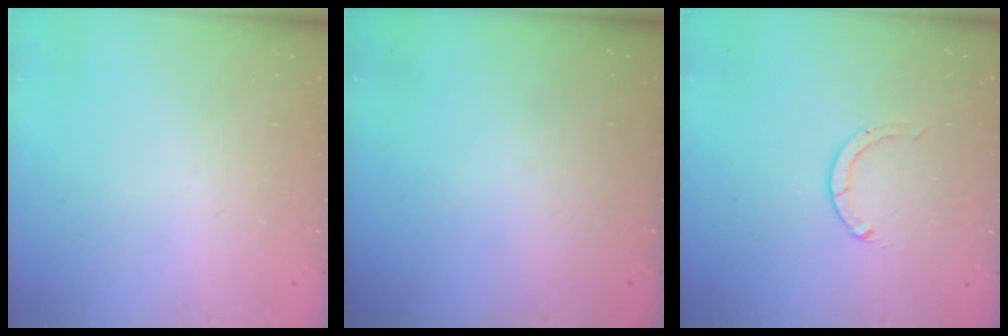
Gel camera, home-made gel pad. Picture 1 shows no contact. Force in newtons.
{"total": 0.0}
{"total": 0.0}